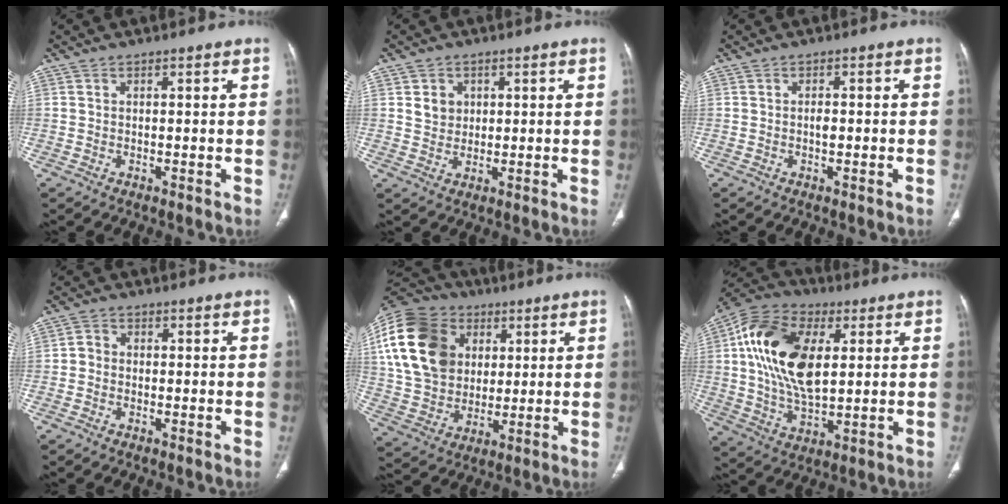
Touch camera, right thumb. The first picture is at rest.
{"total": 3.7, "force": [1.2, 3.2, 1.4], "torque": [-0.006, -0.005, 0.023]}
{"total": 1.7, "force": [-0.3, 0.6, 1.6], "torque": [-0.029, -0.001, -0.006]}
{"total": 2.1, "force": [-0.4, 1.8, 0.9], "torque": [-0.007, 0.008, -0.013]}
{"total": 24.5, "force": [6.4, 18.7, 14.5], "torque": [-0.292, 0.021, 0.121]}
{"total": 19.1, "force": [3.9, 10.7, 15.4], "torque": [-0.282, 0.000, 0.065]}